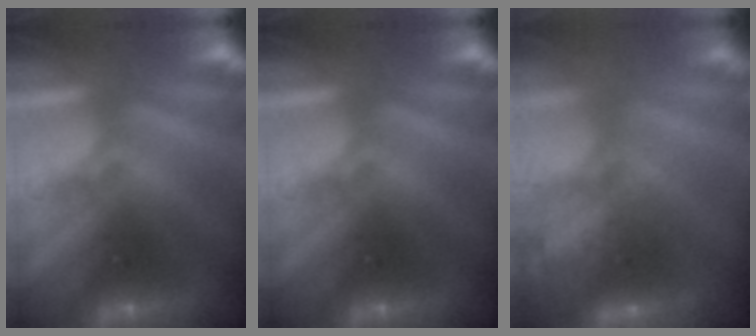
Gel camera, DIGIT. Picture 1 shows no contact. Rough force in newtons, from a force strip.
{"total": 0.0}
{"total": 7.4}